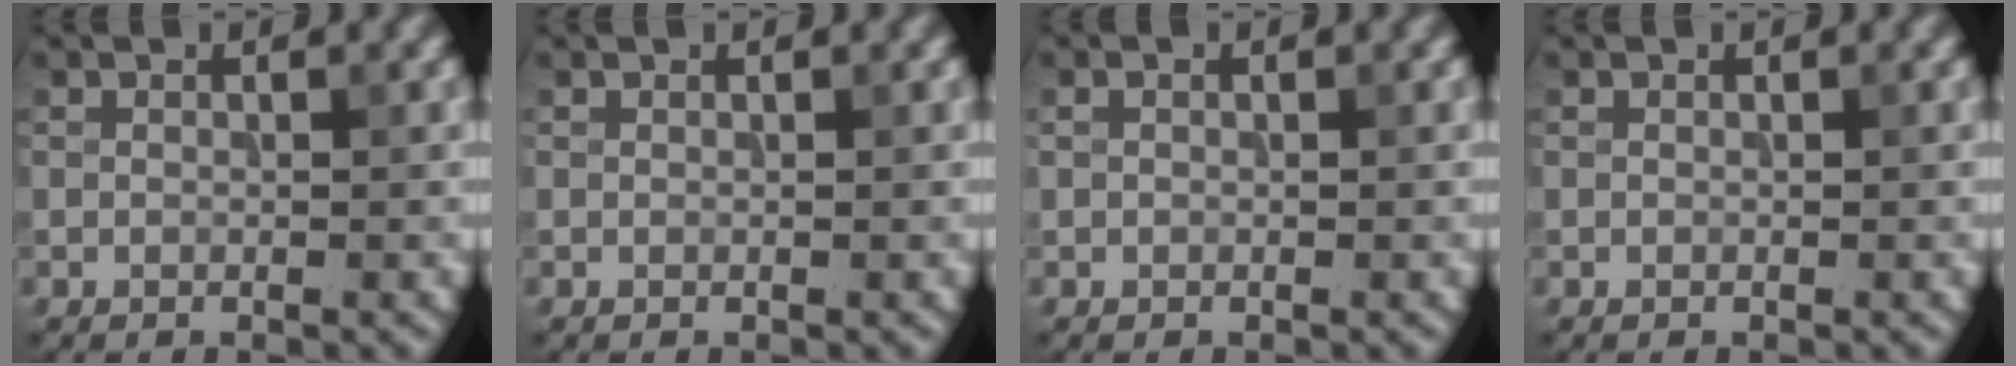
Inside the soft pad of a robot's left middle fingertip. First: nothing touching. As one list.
[{"total": 0.0}, {"total": 0.6, "force": [0.1, 0.5, 0.3], "torque": [-0.004, -0.001, 0.001]}, {"total": 0.0}]